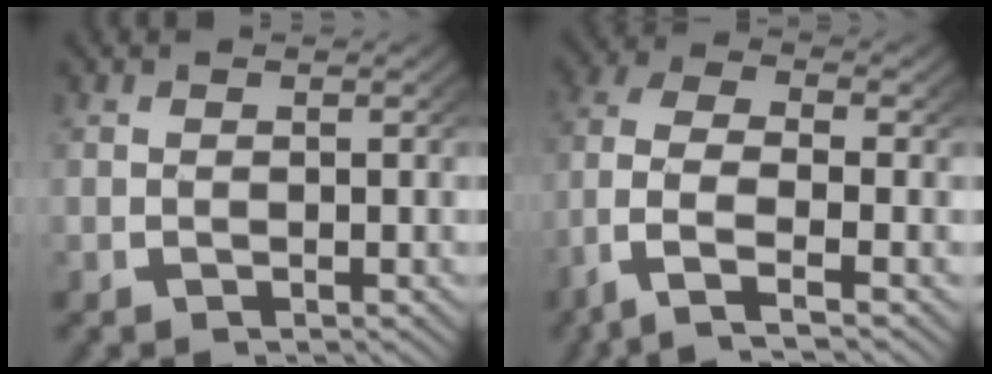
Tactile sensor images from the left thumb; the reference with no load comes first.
{"total": 9.6, "force": [-3.1, 5.6, 7.2], "torque": [-0.180, -0.037, -0.039]}